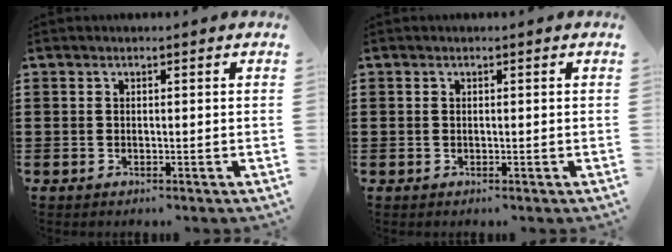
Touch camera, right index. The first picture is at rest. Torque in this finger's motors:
{"motor_torque": [-0.80, 0.69, -0.51, -0.21]}